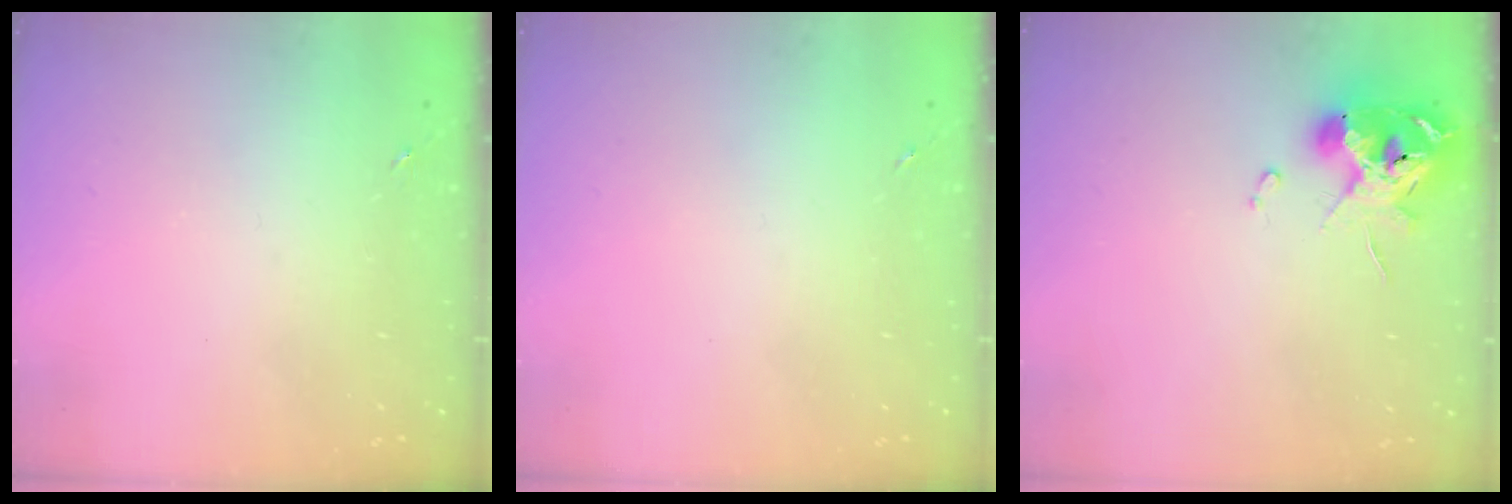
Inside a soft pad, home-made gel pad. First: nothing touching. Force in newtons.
{"total": 0.0}
{"total": 14.0, "press": 13.9, "slide": 1.7}